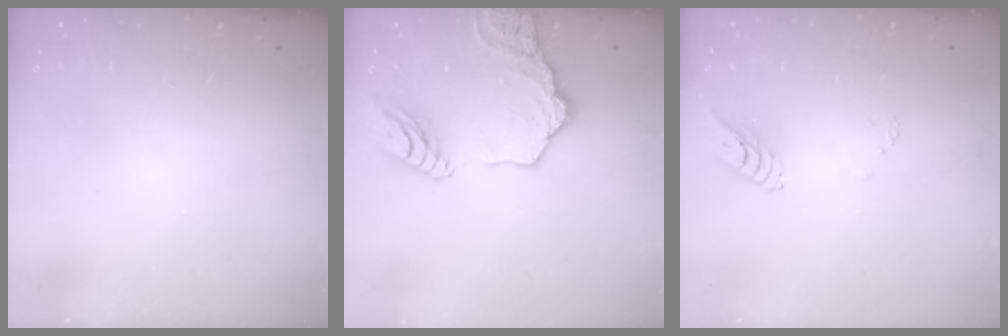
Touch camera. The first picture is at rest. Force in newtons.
{"total": 17.4, "press": 17.3, "slide": 2.2}
{"total": 5.6, "press": 5.6, "slide": 0.2}